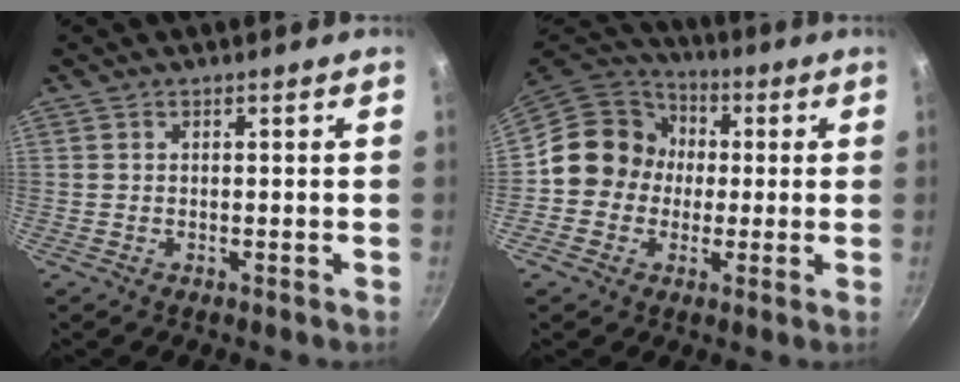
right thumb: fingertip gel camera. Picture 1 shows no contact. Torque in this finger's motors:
{"motor_torque": [1.57, 1.53, 0.44, -0.68, 0.07]}